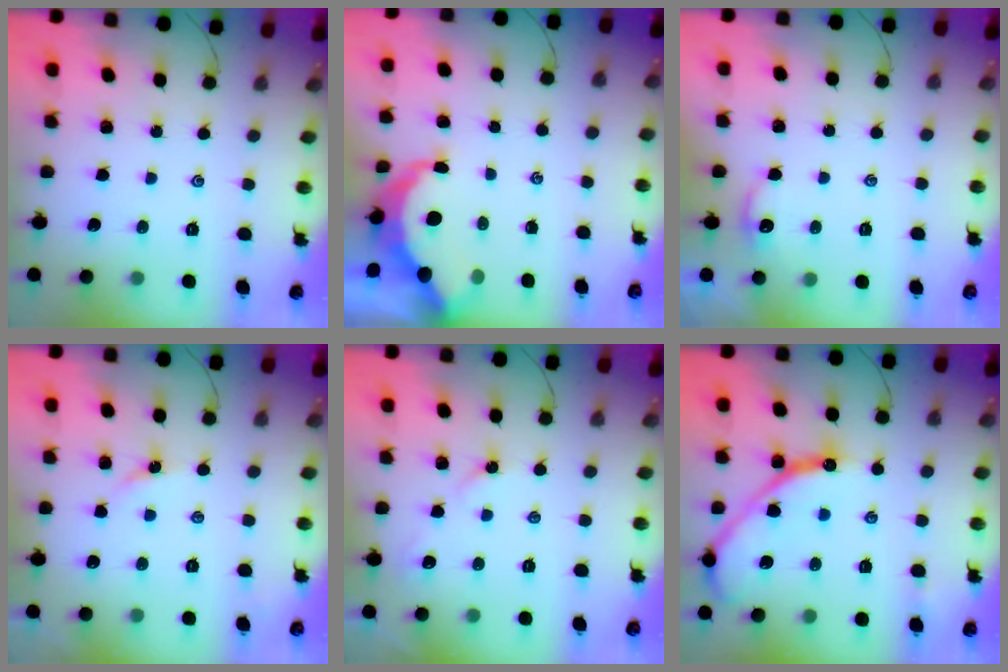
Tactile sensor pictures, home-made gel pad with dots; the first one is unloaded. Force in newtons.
{"total": 6.4, "press": 6.3, "slide": 0.9}
{"total": 2.1, "press": 2.0, "slide": 0.3}
{"total": 2.0, "press": 1.9, "slide": 0.3}
{"total": 3.8, "press": 3.8, "slide": 0.5}
{"total": 12.3, "press": 12.3, "slide": 1.3}